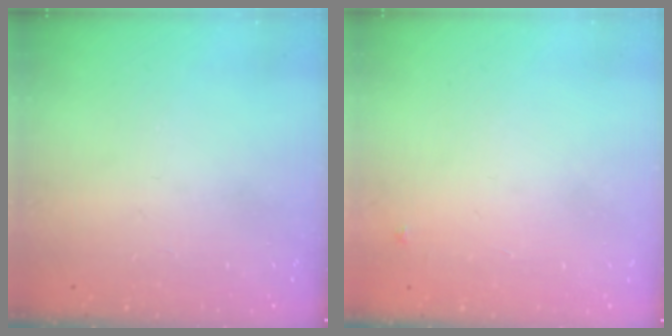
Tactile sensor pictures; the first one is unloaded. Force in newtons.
{"total": 3.4, "press": 3.3, "slide": 0.4}